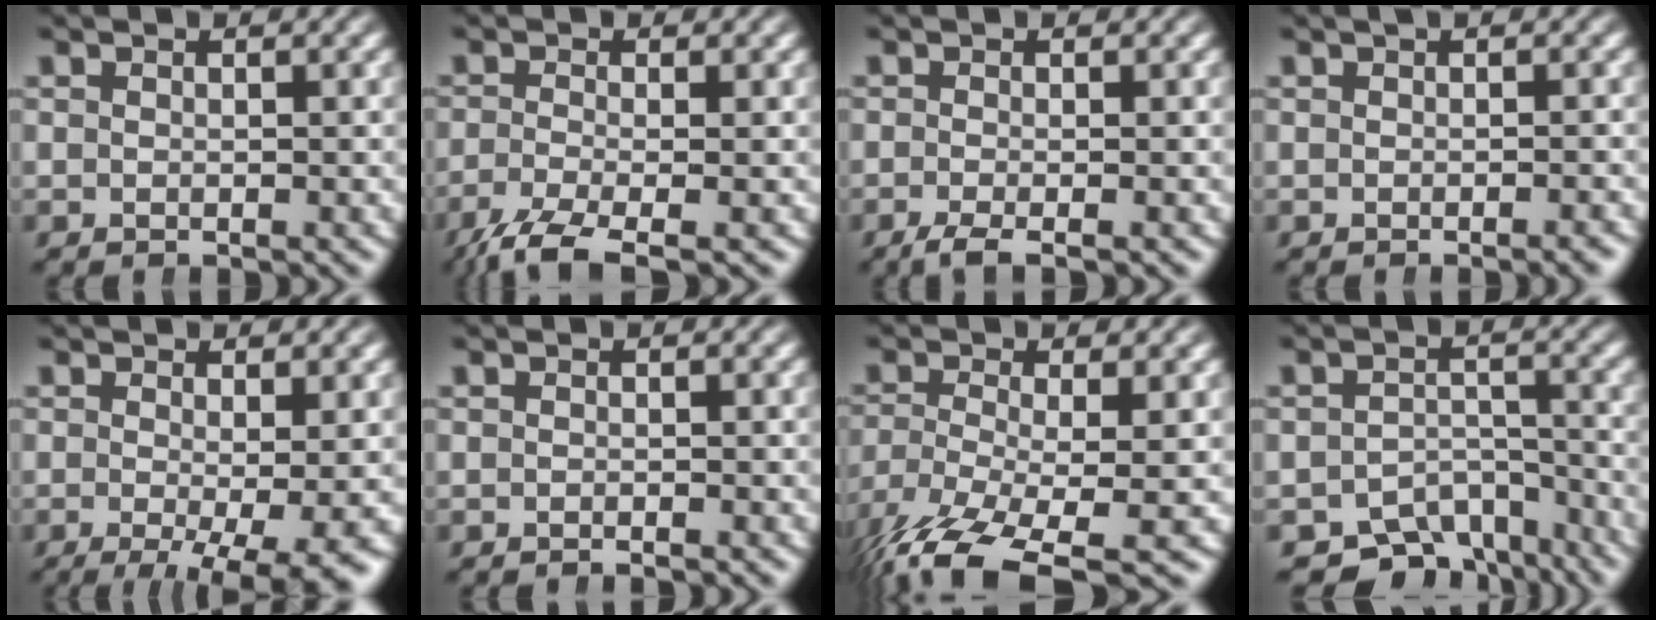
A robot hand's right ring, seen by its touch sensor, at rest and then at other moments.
{"total": 5.5, "force": [-4.1, 2.1, 3.0], "torque": [-0.072, -0.032, -0.050]}
{"total": 2.7, "force": [-2.1, 1.1, 1.3], "torque": [-0.039, -0.016, -0.029]}
{"total": 0.9, "force": [-0.5, -0.2, 0.7], "torque": [-0.008, 0.010, -0.013]}
{"total": 7.4, "force": [-4.2, 2.4, 5.6], "torque": [-0.088, -0.040, -0.044]}
{"total": 0.6, "force": [-0.6, 0.2, 0.0], "torque": [-0.005, 0.002, -0.012]}
{"total": 8.5, "force": [-5.4, 4.3, 4.9], "torque": [-0.125, -0.058, -0.059]}
{"total": 8.5, "force": [-6.8, 4.6, 2.4], "torque": [-0.024, -0.020, -0.108]}